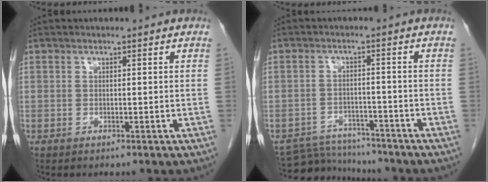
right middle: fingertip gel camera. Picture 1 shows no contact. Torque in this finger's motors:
{"motor_torque": [-0.24, -0.34, -0.22, -0.03]}